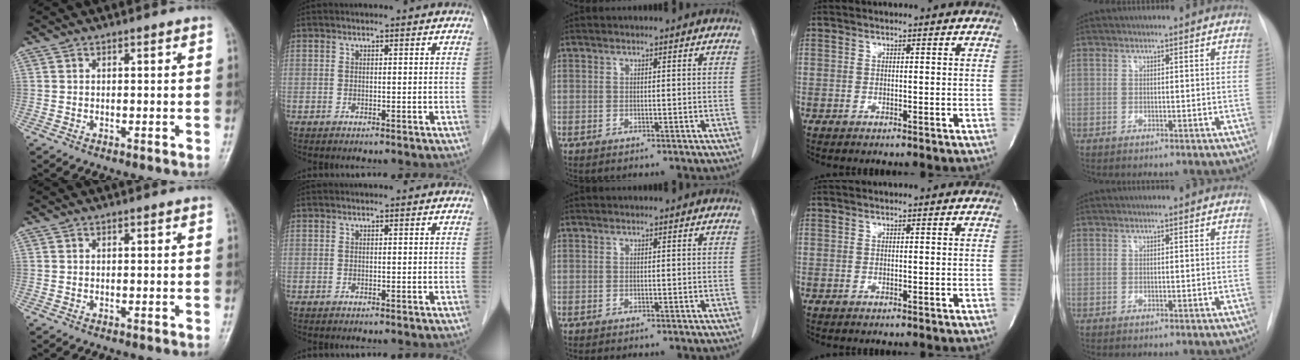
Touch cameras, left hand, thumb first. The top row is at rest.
{}